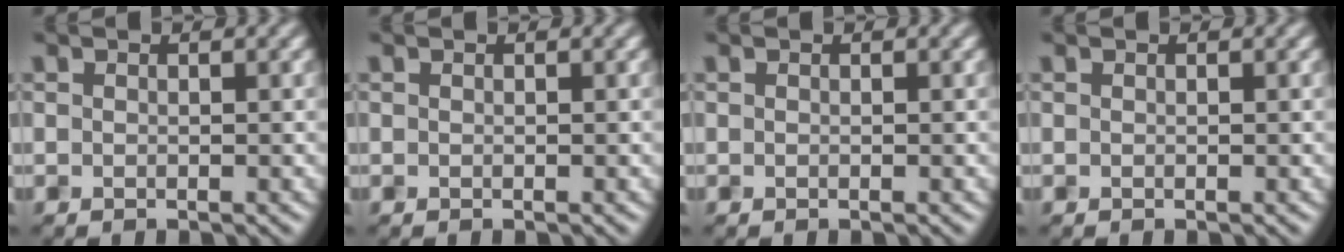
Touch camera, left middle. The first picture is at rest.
{"total": 0.0}
{"total": 0.0}
{"total": 0.0}